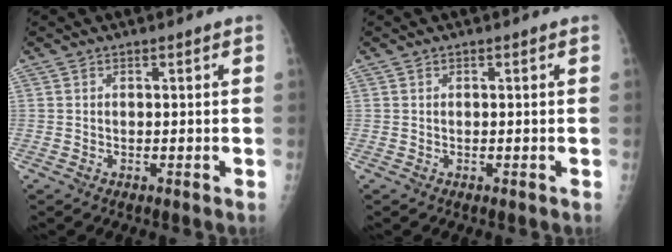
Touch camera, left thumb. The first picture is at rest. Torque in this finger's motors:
{"motor_torque": [0.02, 0.03, -0.01, 0.00, 0.00]}